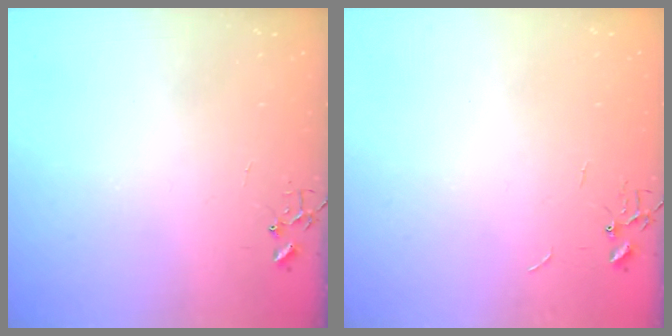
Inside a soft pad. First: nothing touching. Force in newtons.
{"total": 0.7, "press": 0.7, "slide": 0.1}